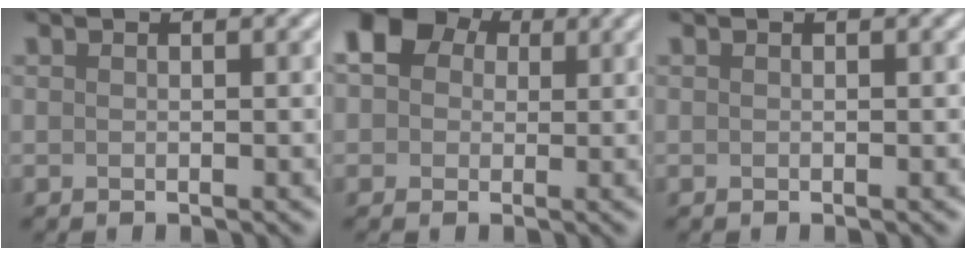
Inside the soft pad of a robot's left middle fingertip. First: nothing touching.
{"total": 8.6, "force": [3.0, 6.8, 4.3], "torque": [-0.058, 0.035, 0.004]}
{"total": 0.0}